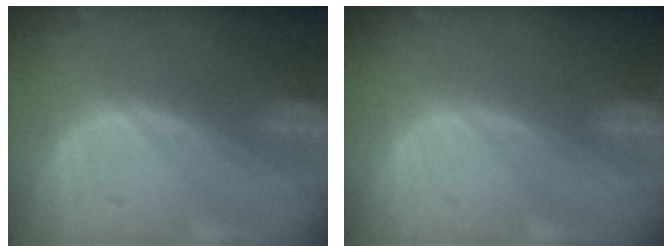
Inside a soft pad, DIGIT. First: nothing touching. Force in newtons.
{"total": 0.0}